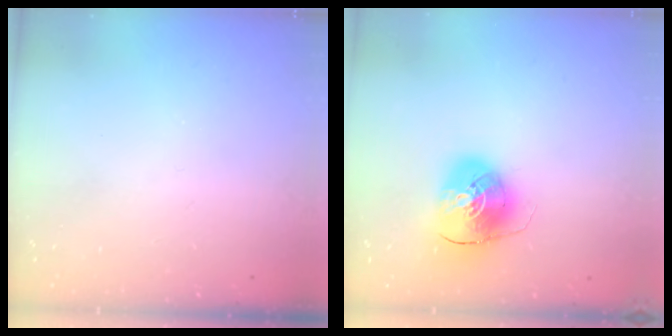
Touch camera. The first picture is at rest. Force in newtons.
{"total": 10.4, "press": 10.3, "slide": 1.8}